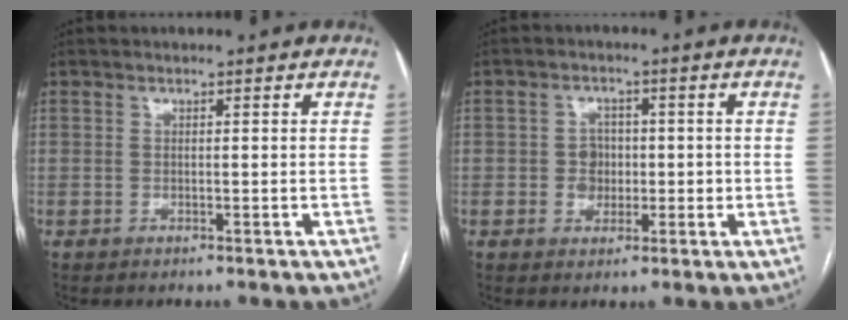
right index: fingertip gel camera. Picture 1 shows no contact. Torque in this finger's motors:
{"motor_torque": [0.63, 0.14, 0.03, 0.03]}